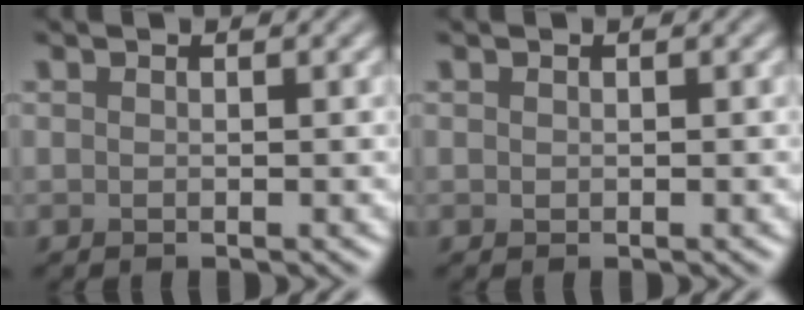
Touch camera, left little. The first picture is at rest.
{"total": 0.0}